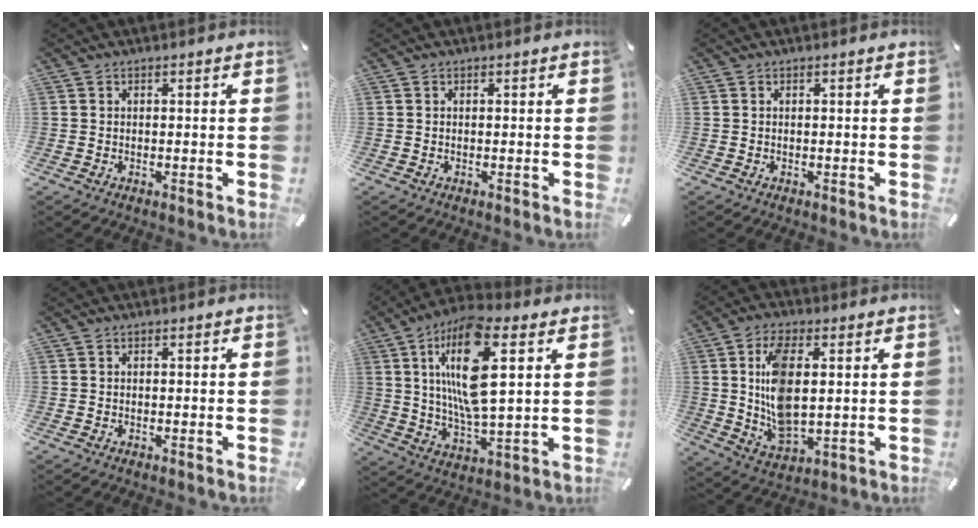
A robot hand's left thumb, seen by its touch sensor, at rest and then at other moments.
{"total": 0.0}
{"total": 0.0}
{"total": 0.0}
{"total": 18.6, "force": [5.9, 6.3, 16.5], "torque": [-0.335, -0.009, 0.089]}
{"total": 12.6, "force": [2.1, 6.6, 10.5], "torque": [-0.214, -0.014, 0.033]}